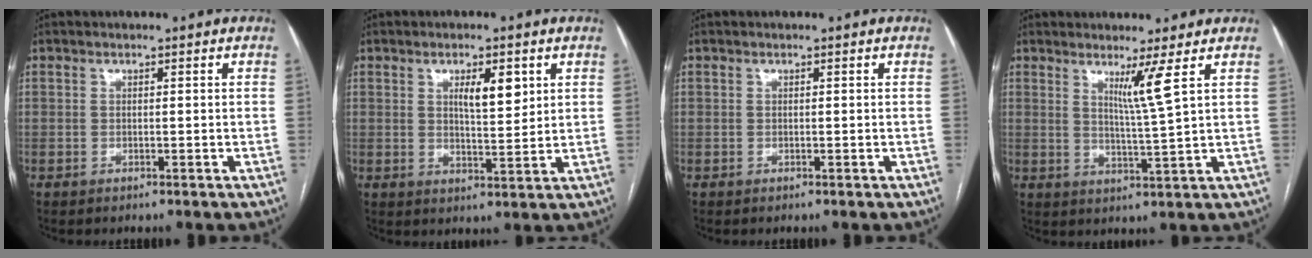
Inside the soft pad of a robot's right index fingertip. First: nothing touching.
{"total": 5.3, "force": [2.1, 1.4, 4.6], "torque": [-0.078, -0.002, 0.038]}
{"total": 0.0}
{"total": 4.5, "force": [2.2, -1.8, 3.5], "torque": [-0.065, -0.024, 0.046]}